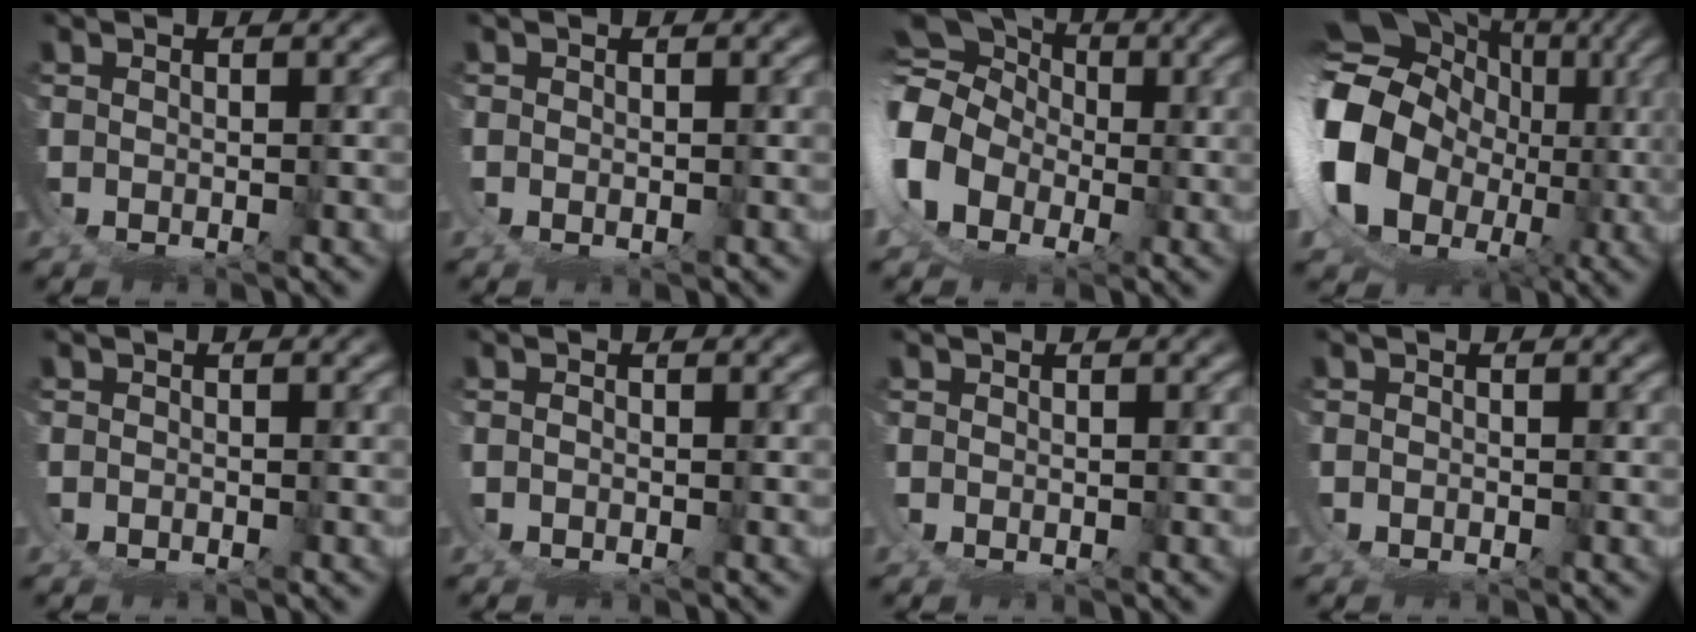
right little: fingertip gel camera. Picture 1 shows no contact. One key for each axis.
{"total": 0.9, "fx": 0.7, "fy": -0.4, "fz": -0.4, "tx": 0.009, "ty": 0.000, "tz": 0.009}
{"total": 13.5, "fx": 0.8, "fy": 12.8, "fz": 4.5, "tx": -0.161, "ty": -0.037, "tz": 0.004}
{"total": 15.5, "fx": 2.4, "fy": 12.5, "fz": 8.9, "tx": -0.205, "ty": -0.024, "tz": 0.035}
{"total": 0.7, "fx": -0.2, "fy": 0.4, "fz": -0.5, "tx": 0.007, "ty": -0.004, "tz": -0.005}
{"total": 0.9, "fx": -0.4, "fy": 0.8, "fz": 0.1, "tx": -0.002, "ty": -0.003, "tz": -0.008}
{"total": 0.9, "fx": 0.7, "fy": -0.4, "fz": -0.5, "tx": 0.009, "ty": -0.002, "tz": 0.010}
{"total": 0.9, "fx": -0.3, "fy": 0.7, "fz": -0.5, "tx": 0.006, "ty": -0.006, "tz": -0.006}